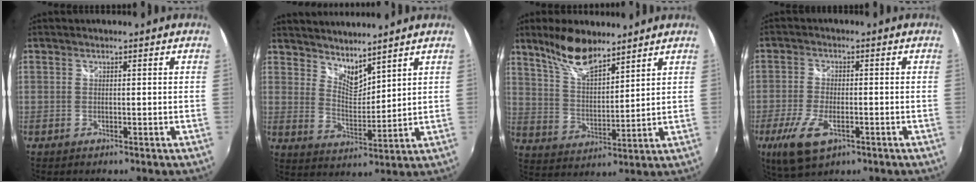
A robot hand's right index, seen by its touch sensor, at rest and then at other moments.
{"total": 6.6, "force": [6.0, 1.6, 2.4], "torque": [-0.033, -0.007, 0.109]}
{"total": 10.6, "force": [8.3, 3.3, 5.7], "torque": [-0.106, 0.005, 0.163]}
{"total": 9.6, "force": [-4.6, 4.3, 7.3], "torque": [-0.168, -0.023, -0.082]}